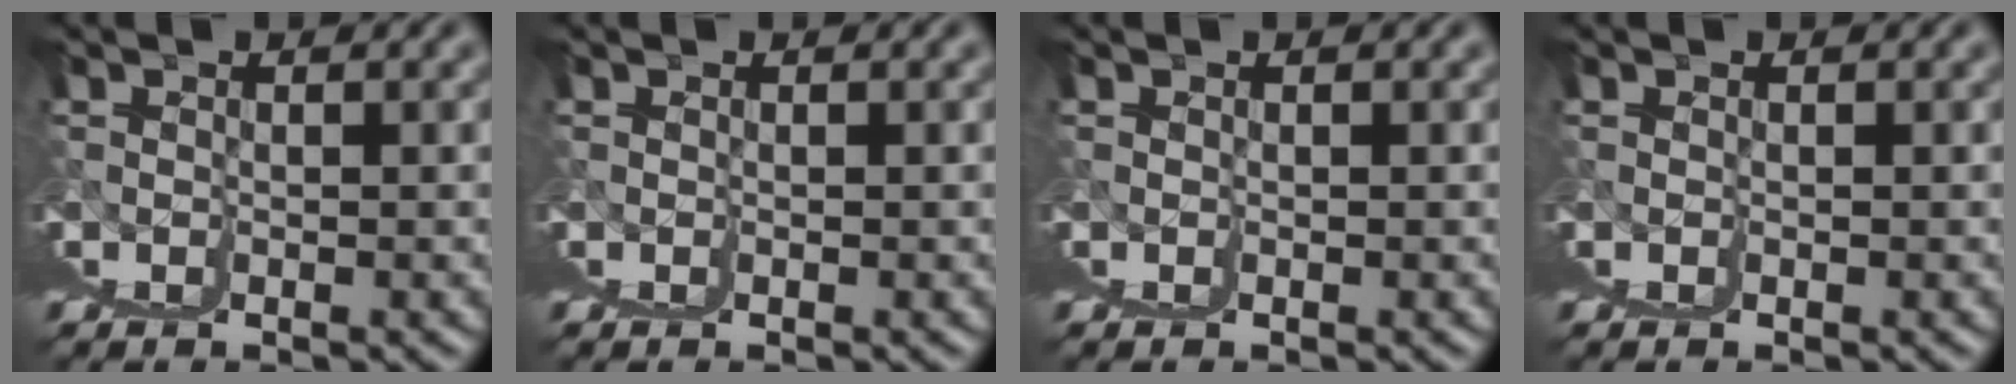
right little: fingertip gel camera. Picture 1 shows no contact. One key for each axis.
{"total": 0.0}
{"total": 0.0}
{"total": 0.0}